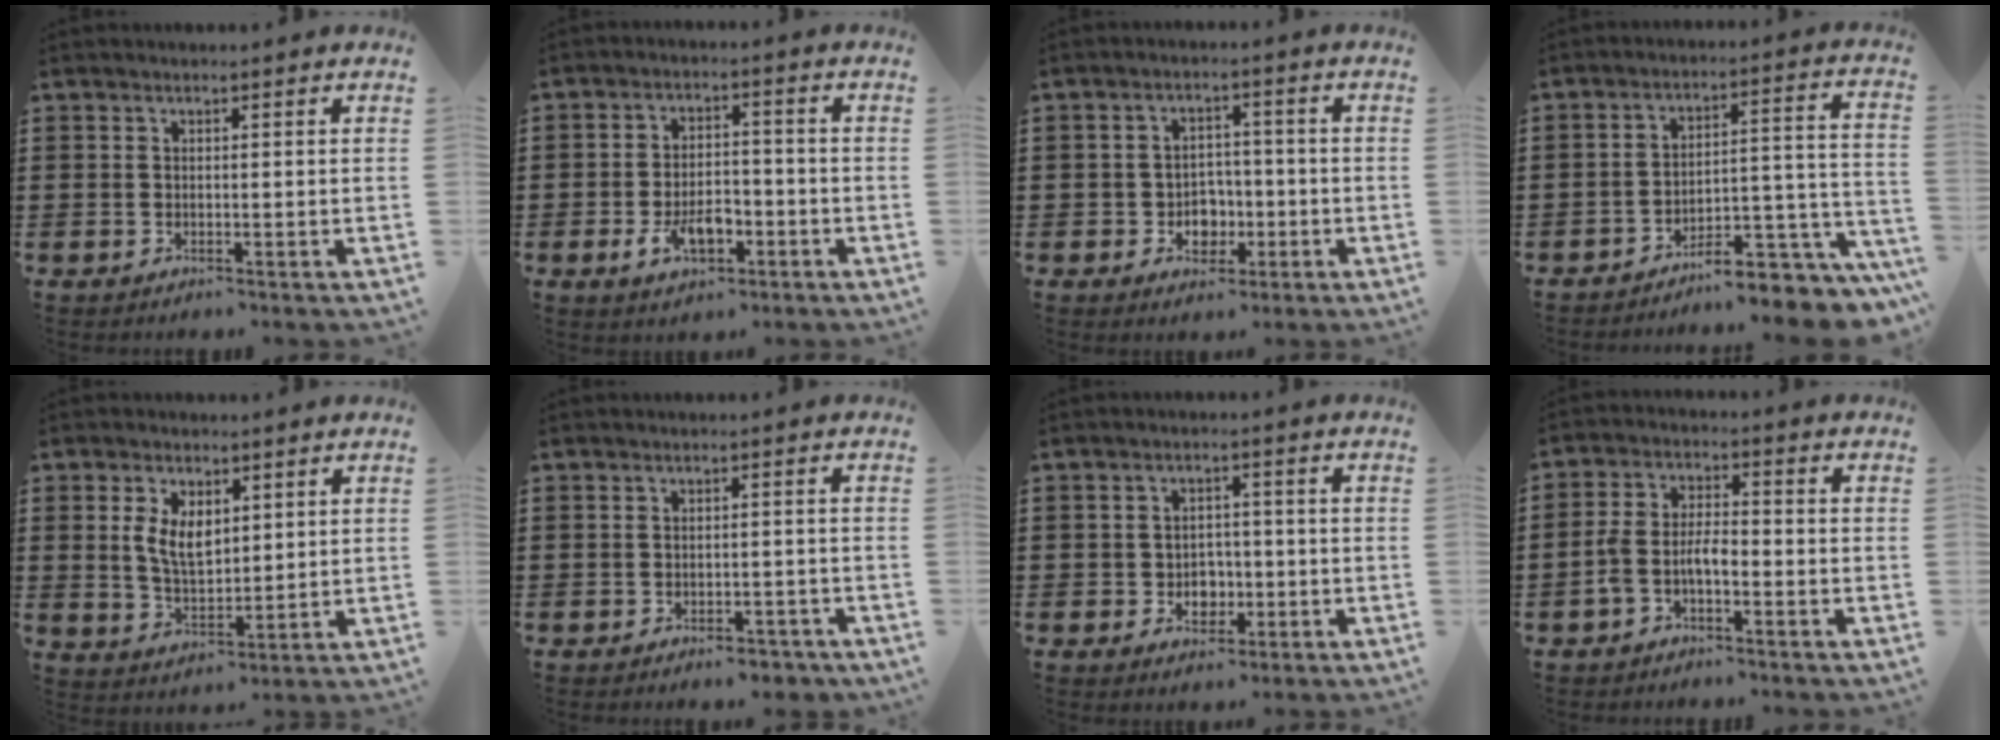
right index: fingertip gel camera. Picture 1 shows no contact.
{"total": 6.0, "force": [-2.5, 3.2, 4.4], "torque": [-0.083, 0.003, -0.050]}
{"total": 4.3, "force": [-1.2, 3.7, 1.6], "torque": [-0.023, 0.002, -0.027]}
{"total": 7.9, "force": [-7.1, 1.4, 3.0], "torque": [-0.037, 0.012, -0.135]}
{"total": 5.8, "force": [1.6, 3.4, 4.5], "torque": [-0.088, 0.007, 0.027]}
{"total": 2.4, "force": [-2.3, 0.5, 0.6], "torque": [-0.015, -0.001, -0.046]}
{"total": 3.3, "force": [-0.8, 2.9, 1.3], "torque": [-0.017, -0.001, -0.022]}
{"total": 4.5, "force": [-2.0, 2.0, 3.6], "torque": [-0.091, 0.002, -0.046]}